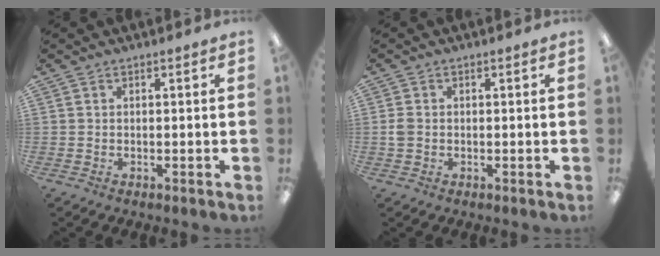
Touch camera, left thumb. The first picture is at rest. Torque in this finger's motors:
{"motor_torque": [-0.16, 0.16, 0.21, -0.24, 0.03]}